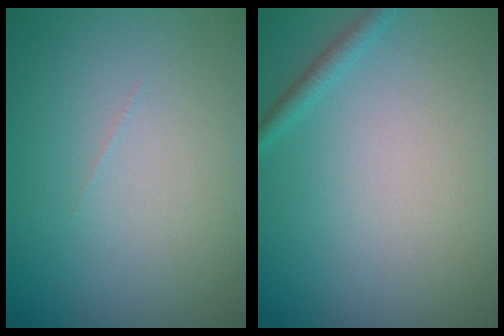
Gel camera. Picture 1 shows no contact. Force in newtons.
{"total": 1.1, "press": 1.1, "slide": 0.1}